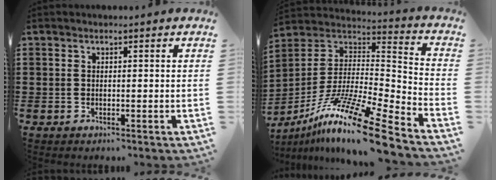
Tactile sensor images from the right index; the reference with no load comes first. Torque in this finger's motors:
{"motor_torque": [0.25, -0.48, 1.04, 0.21]}